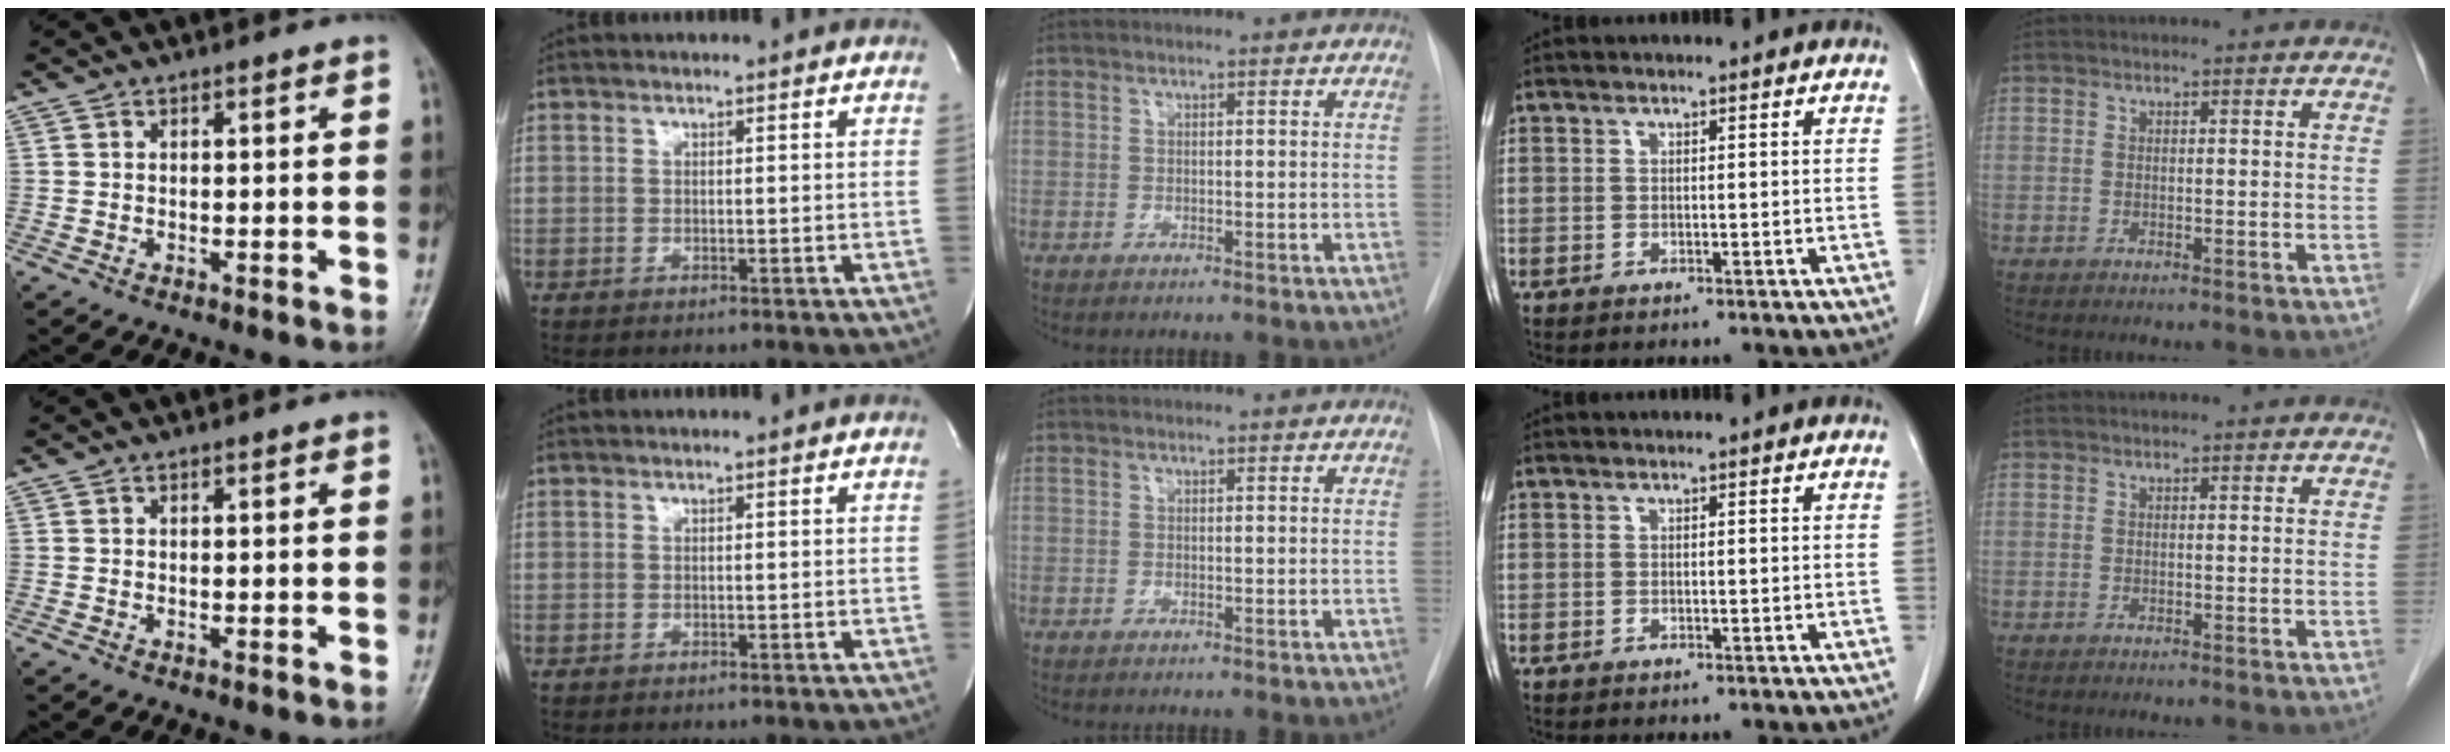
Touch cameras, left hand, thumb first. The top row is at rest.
{}